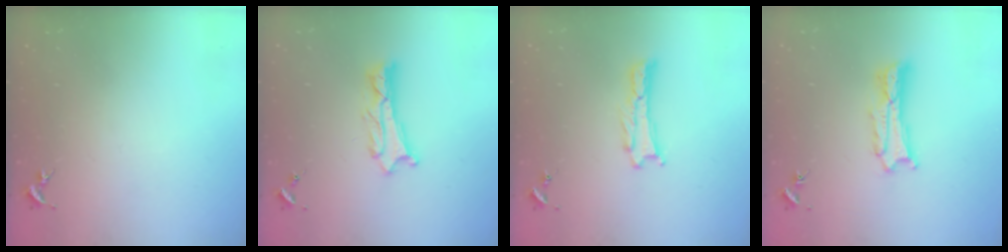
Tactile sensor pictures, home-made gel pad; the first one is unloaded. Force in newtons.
{"total": 1.8, "press": 1.8, "slide": 0.2}
{"total": 0.0}
{"total": 2.7, "press": 2.7, "slide": 0.3}